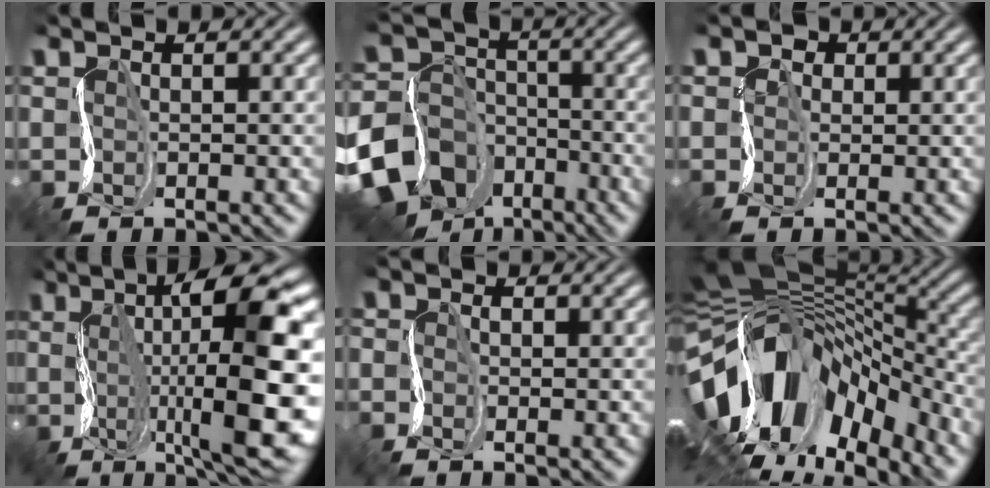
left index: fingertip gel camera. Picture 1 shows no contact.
{"total": 15.5, "force": [-9.3, 11.6, 4.4], "torque": [-0.112, -0.052, -0.180]}
{"total": 0.9, "force": [-0.1, 0.7, -0.4], "torque": [0.001, -0.001, -0.002]}
{"total": 15.6, "force": [0.5, 3.9, 15.1], "torque": [-0.213, 0.012, 0.016]}
{"total": 1.1, "force": [-1.1, 0.2, 0.2], "torque": [-0.001, -0.003, -0.022]}
{"total": 15.3, "force": [-4.7, 8.7, 11.8], "torque": [-0.218, 0.001, -0.076]}